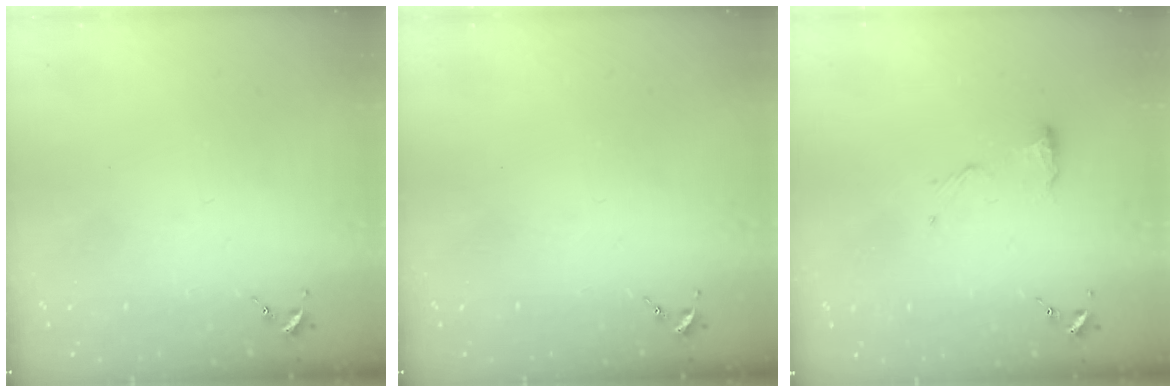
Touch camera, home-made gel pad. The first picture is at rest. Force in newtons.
{"total": 0.0}
{"total": 7.6, "press": 7.6, "slide": 0.2}